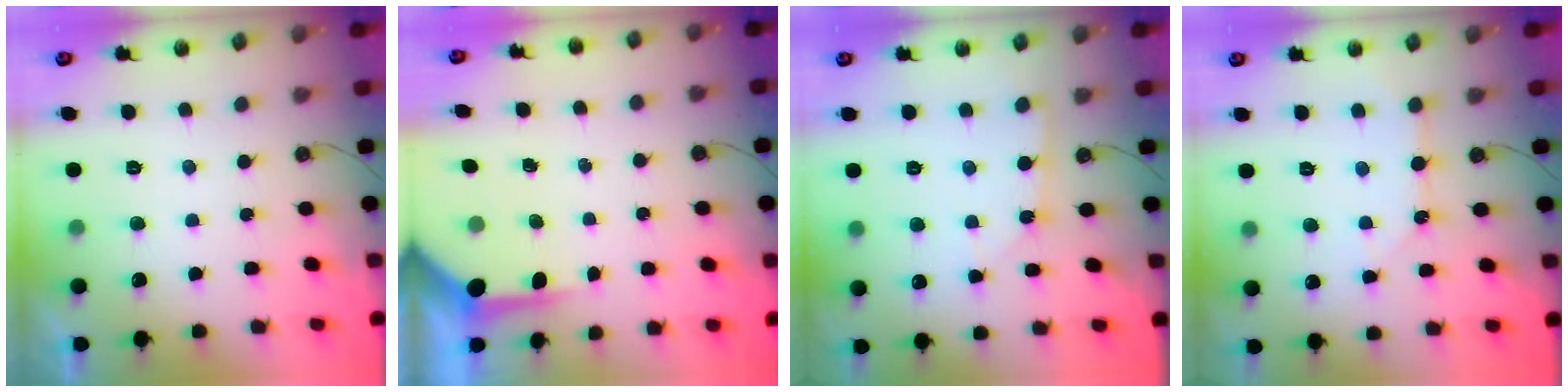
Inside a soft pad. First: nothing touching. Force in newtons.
{"total": 5.7, "press": 5.7, "slide": 0.5}
{"total": 2.2, "press": 2.1, "slide": 0.3}
{"total": 4.7, "press": 4.7, "slide": 0.3}